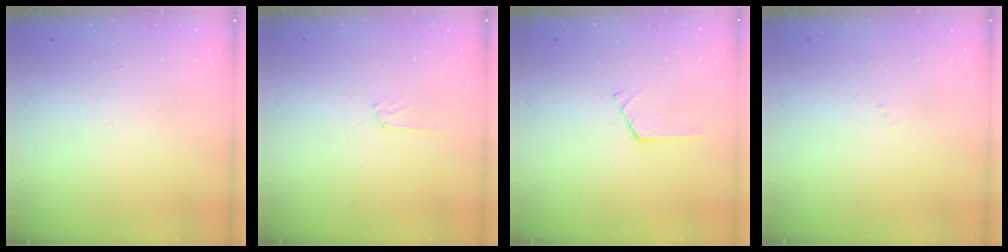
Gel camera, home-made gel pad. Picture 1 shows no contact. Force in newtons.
{"total": 6.2, "press": 6.2, "slide": 0.4}
{"total": 0.9, "press": 0.9, "slide": 0.1}
{"total": 3.1, "press": 3.1, "slide": 0.4}